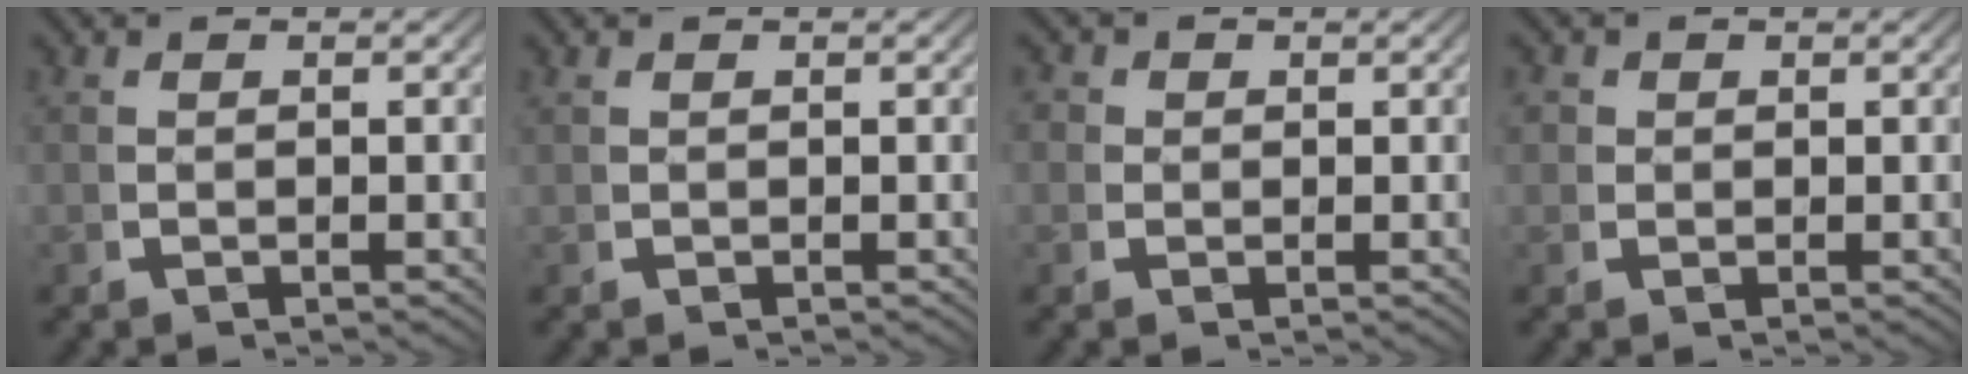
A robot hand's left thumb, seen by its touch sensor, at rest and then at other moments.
{"total": 0.0}
{"total": 2.0, "force": [0.5, 2.0, 0.3], "torque": [-0.009, -0.011, 0.005]}
{"total": 1.8, "force": [0.6, 1.6, 0.2], "torque": [-0.009, -0.012, 0.012]}